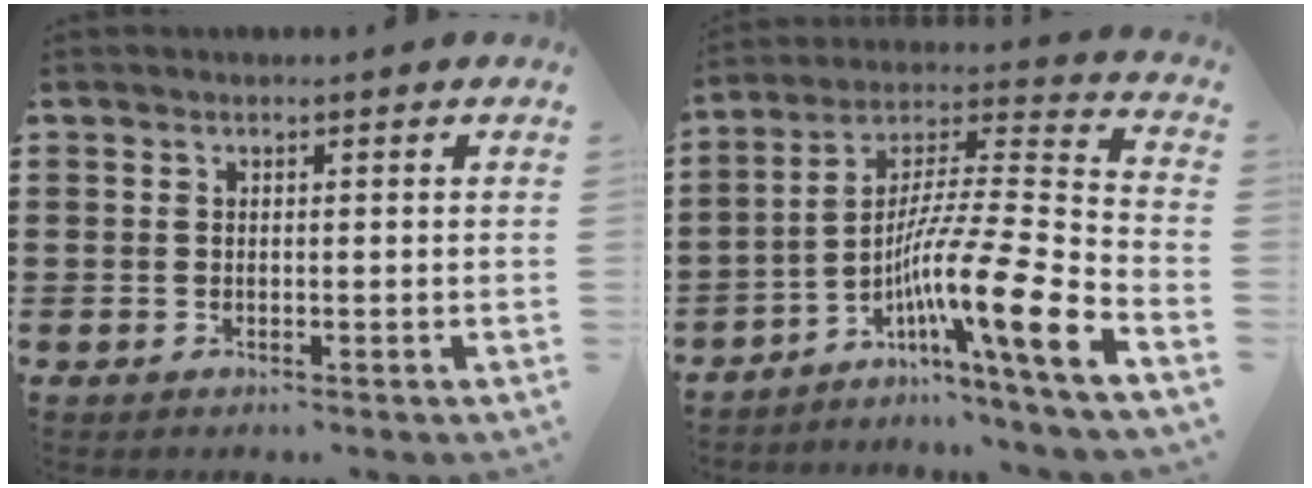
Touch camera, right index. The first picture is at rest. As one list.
[{"total": 13.1, "force": [-6.3, 0.0, 11.5], "torque": [-0.203, -0.032, -0.125]}]